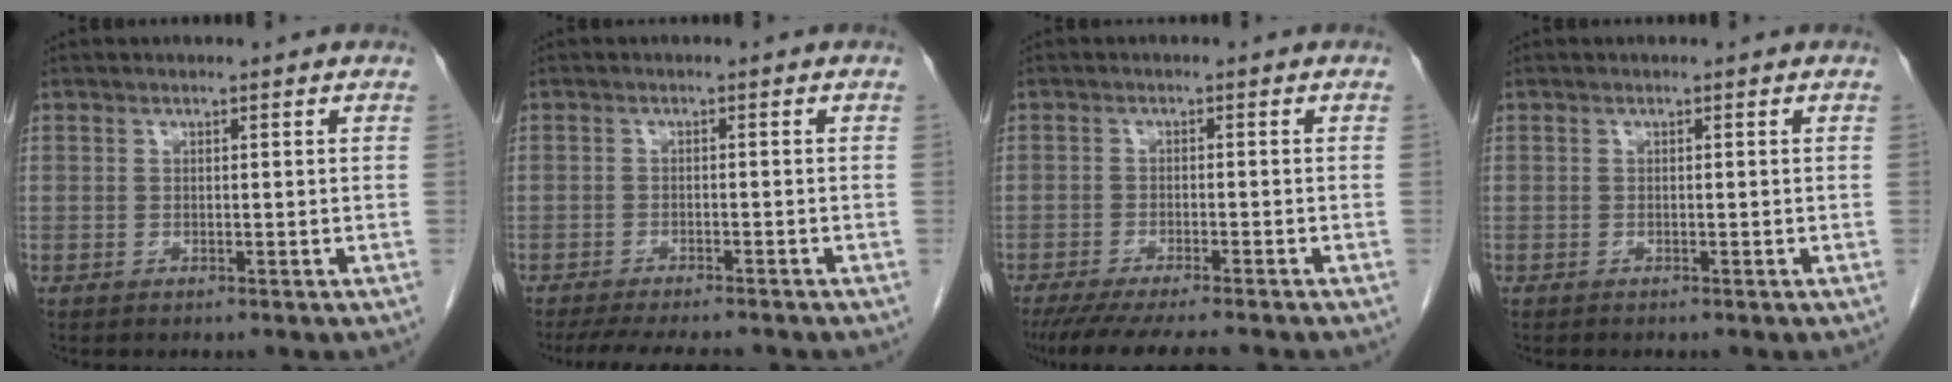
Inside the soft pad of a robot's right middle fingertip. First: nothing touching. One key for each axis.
{"total": 9.7, "fx": -8.4, "fy": 1.6, "fz": 4.4, "tx": -0.067, "ty": -0.015, "tz": -0.119}
{"total": 11.2, "fx": -9.6, "fy": 0.7, "fz": 5.7, "tx": -0.077, "ty": -0.027, "tz": -0.142}
{"total": 0.0}